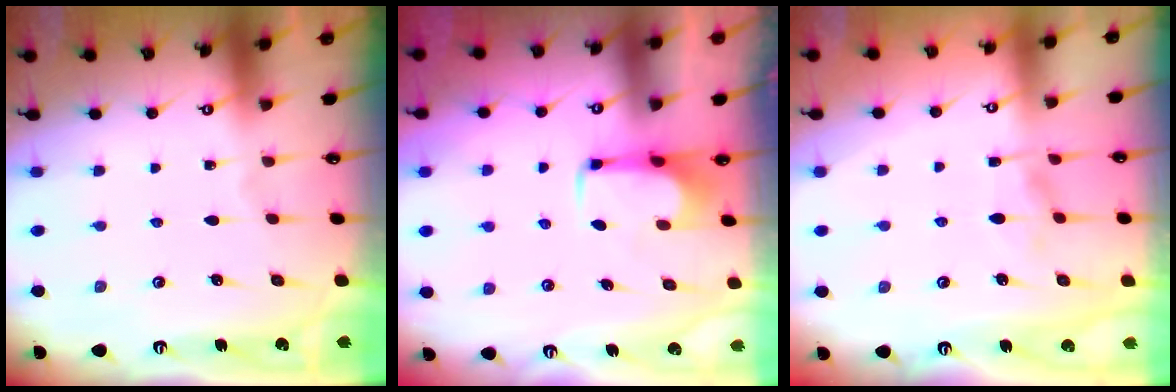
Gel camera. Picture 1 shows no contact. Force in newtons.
{"total": 1.9, "press": 1.9, "slide": 0.2}
{"total": 2.2, "press": 1.9, "slide": 1.2}